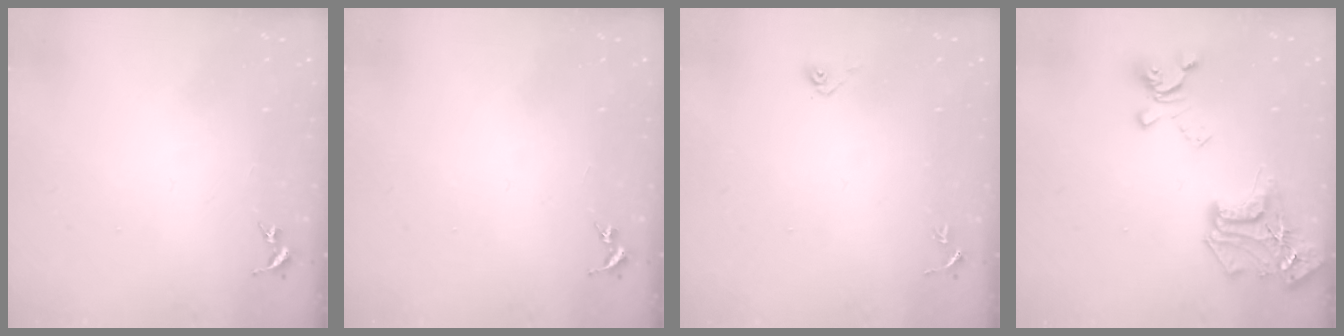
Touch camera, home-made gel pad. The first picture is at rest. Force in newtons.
{"total": 0.0}
{"total": 3.5, "press": 3.2, "slide": 1.5}
{"total": 19.7, "press": 19.7, "slide": 1.4}